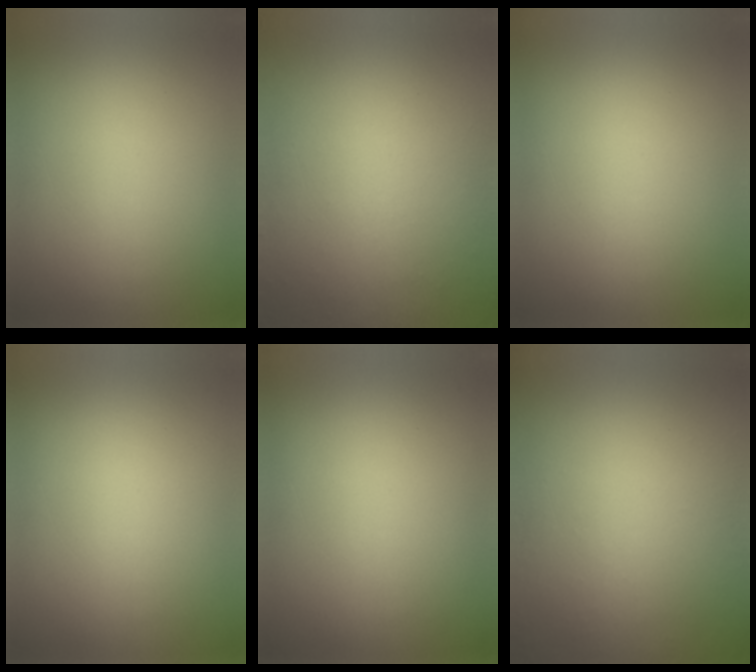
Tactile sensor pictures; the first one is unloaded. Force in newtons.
{"total": 8.3}
{"total": 0.0}
{"total": 0.0}
{"total": 0.0}
{"total": 1.2}